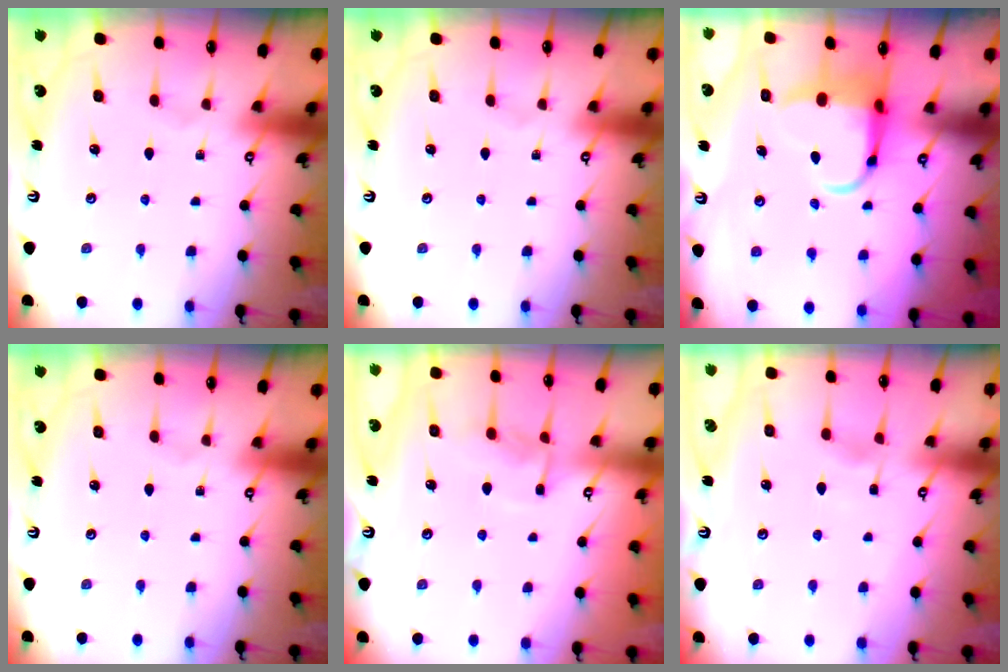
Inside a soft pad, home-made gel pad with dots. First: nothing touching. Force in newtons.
{"total": 0.0}
{"total": 6.9, "press": 6.6, "slide": 1.8}
{"total": 0.0}
{"total": 6.6, "press": 6.6, "slide": 0.8}
{"total": 2.2, "press": 2.2, "slide": 0.3}